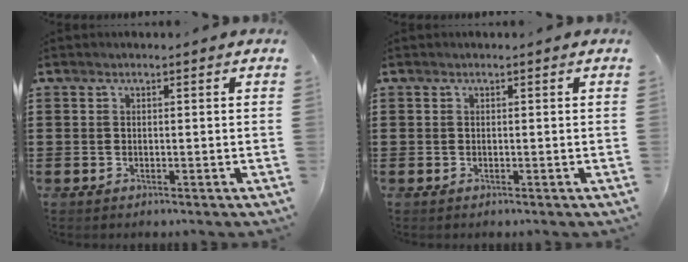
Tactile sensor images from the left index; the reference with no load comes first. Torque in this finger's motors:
{"motor_torque": [0.00, 0.00, 0.00, 0.00]}